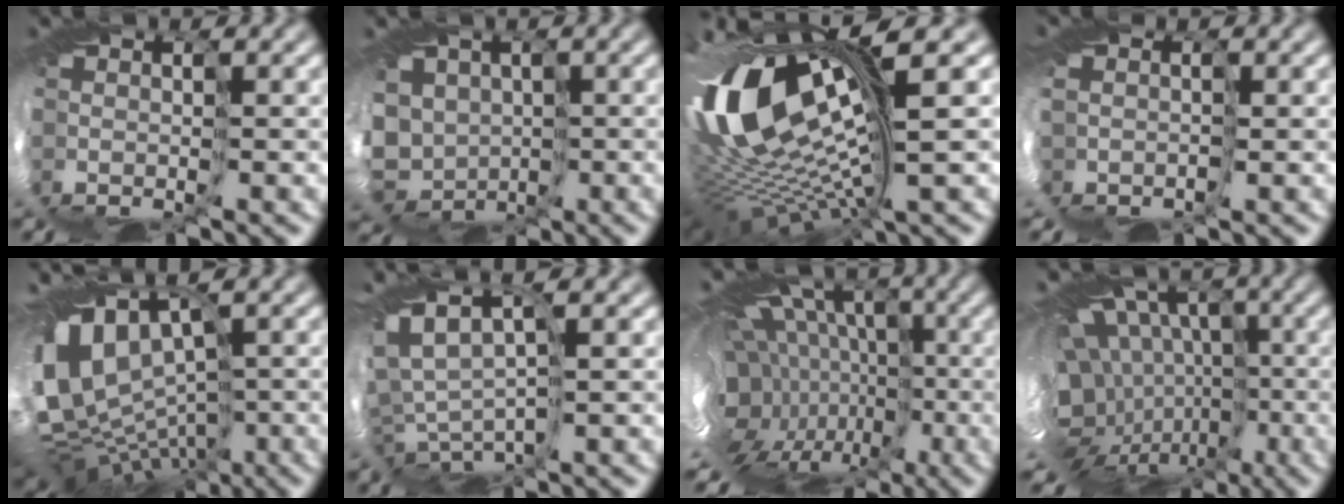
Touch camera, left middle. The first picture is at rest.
{"total": 7.4, "force": [-0.9, 7.1, 1.7], "torque": [-0.066, -0.009, -0.035]}
{"total": 14.2, "force": [3.0, 6.3, 12.4], "torque": [-0.279, -0.010, 0.078]}
{"total": 6.5, "force": [-0.8, 5.8, 2.9], "torque": [-0.066, -0.017, -0.008]}
{"total": 11.7, "force": [-1.5, 7.7, 8.7], "torque": [-0.165, 0.001, 0.022]}
{"total": 3.3, "force": [1.4, 1.4, 2.7], "torque": [-0.070, 0.004, 0.032]}
{"total": 16.7, "force": [-3.1, 12.9, 10.2], "torque": [-0.190, -0.023, -0.035]}
{"total": 15.3, "force": [0.2, 12.1, 9.4], "torque": [-0.172, -0.008, 0.004]}